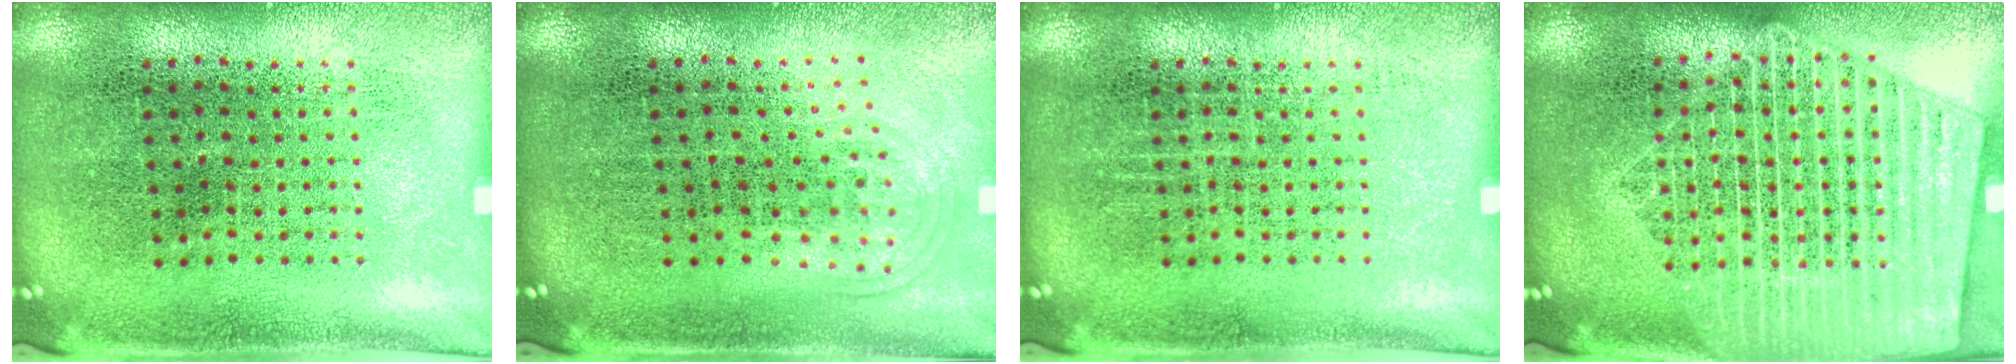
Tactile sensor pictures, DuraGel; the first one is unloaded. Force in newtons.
{"total": 1.0, "press": 0.7, "slide": 0.8}
{"total": 0.0}
{"total": 2.8, "press": 2.8, "slide": 0.3}